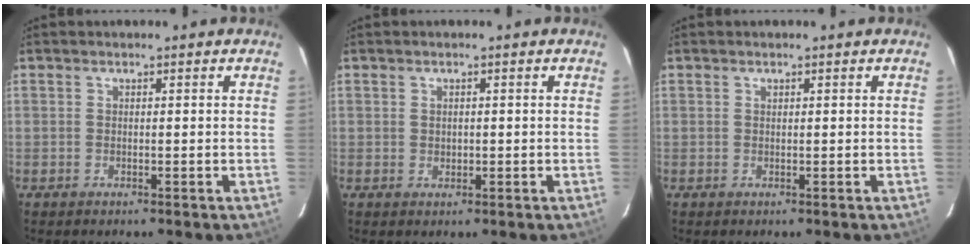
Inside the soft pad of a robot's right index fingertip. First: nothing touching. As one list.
[{"total": 0.9, "force": [0.1, 0.9, 0.2], "torque": [0.001, 0.001, 0.004]}, {"total": 0.0}]